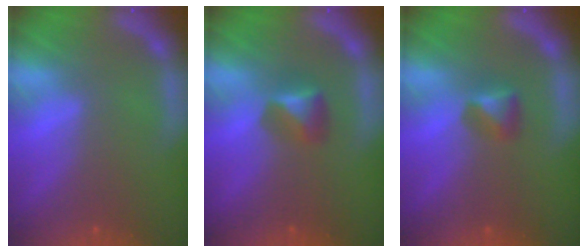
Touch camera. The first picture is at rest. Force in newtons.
{"total": 2.4}
{"total": 1.9}